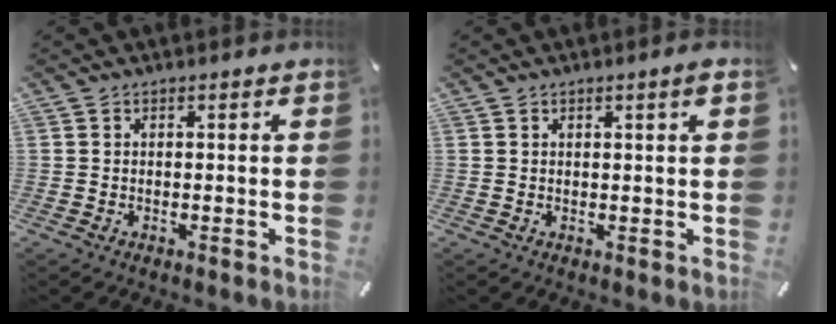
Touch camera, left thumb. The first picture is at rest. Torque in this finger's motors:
{"motor_torque": [-0.18, -0.31, 0.06, 0.17, 0.00]}